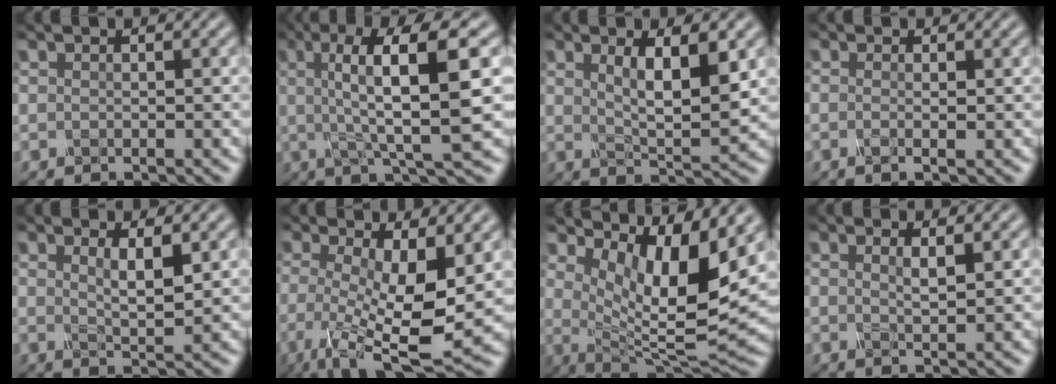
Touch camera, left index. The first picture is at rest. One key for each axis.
{"total": 9.8, "fx": 1.5, "fy": 2.0, "fz": 9.5, "tx": -0.138, "ty": 0.012, "tz": 0.030}
{"total": 5.0, "fx": 1.3, "fy": 1.2, "fz": 4.7, "tx": -0.079, "ty": -0.010, "tz": 0.031}
{"total": 1.0, "fx": -0.5, "fy": 0.1, "fz": 0.8, "tx": -0.018, "ty": -0.002, "tz": -0.009}
{"total": 2.3, "fx": 0.7, "fy": 0.5, "fz": 2.2, "tx": -0.040, "ty": -0.007, "tz": 0.019}
{"total": 9.0, "fx": -0.9, "fy": 3.2, "fz": 8.4, "tx": -0.159, "ty": -0.021, "tz": -0.008}
{"total": 8.5, "fx": 3.1, "fy": 2.5, "fz": 7.5, "tx": -0.132, "ty": -0.018, "tz": 0.066}
{"total": 1.3, "fx": 0.3, "fy": 0.2, "fz": 1.2, "tx": -0.022, "ty": -0.001, "tz": 0.006}